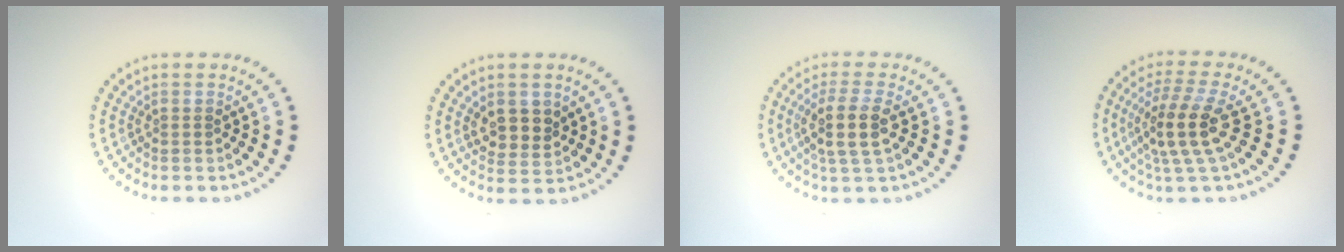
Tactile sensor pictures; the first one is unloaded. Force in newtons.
{"total": 2.7, "press": 2.6, "slide": 1.0}
{"total": 3.4, "press": 3.0, "slide": 1.5}
{"total": 4.6, "press": 3.8, "slide": 2.5}